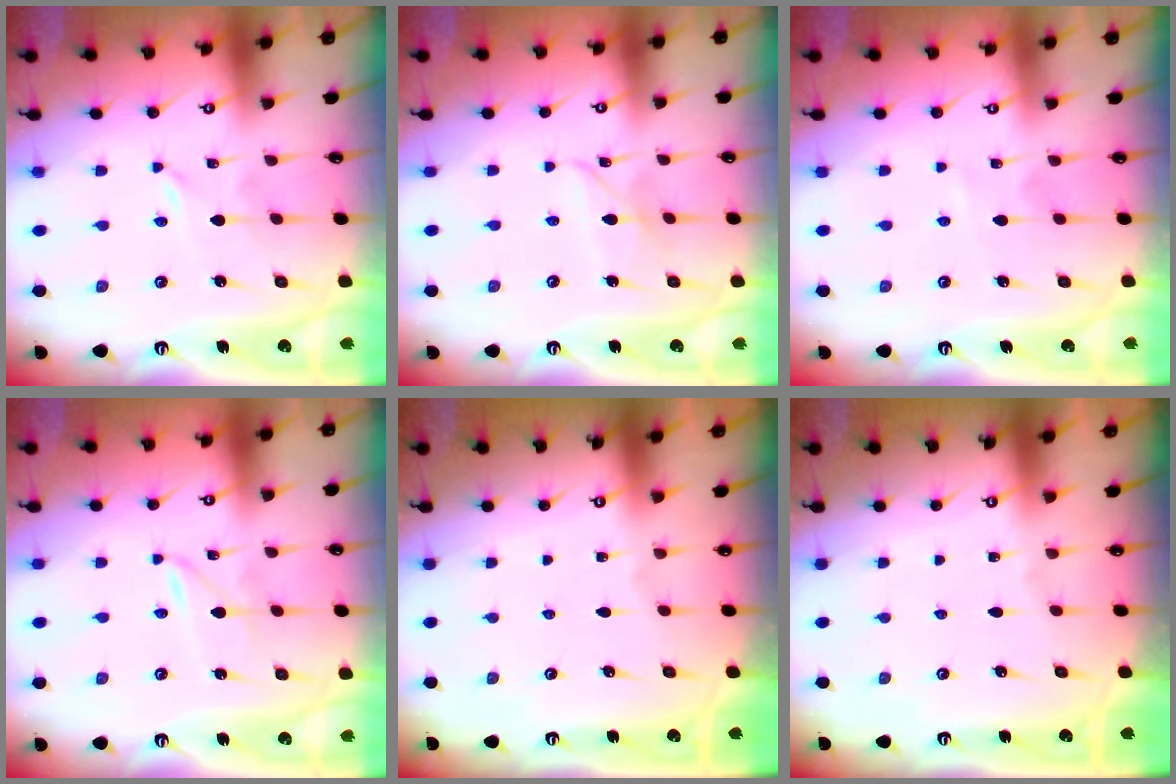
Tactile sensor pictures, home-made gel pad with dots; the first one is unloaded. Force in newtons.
{"total": 5.2, "press": 5.2, "slide": 0.4}
{"total": 2.7, "press": 2.7, "slide": 0.3}
{"total": 1.2, "press": 1.1, "slide": 0.2}
{"total": 0.0}
{"total": 0.0}